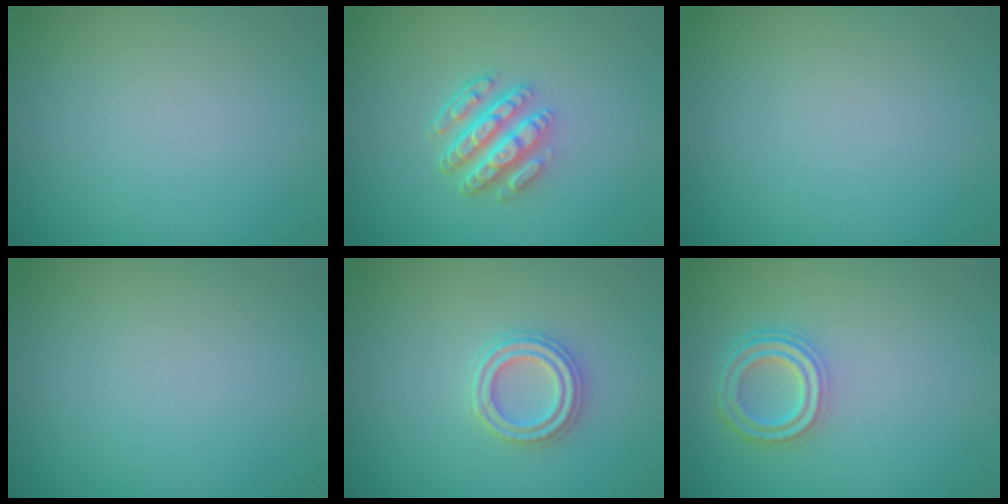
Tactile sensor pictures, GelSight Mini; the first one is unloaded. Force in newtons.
{"total": 4.6, "press": 3.4, "slide": 3.1}
{"total": 0.0}
{"total": 0.0}
{"total": 2.6, "press": 2.6, "slide": 0.4}
{"total": 3.6, "press": 2.9, "slide": 2.2}